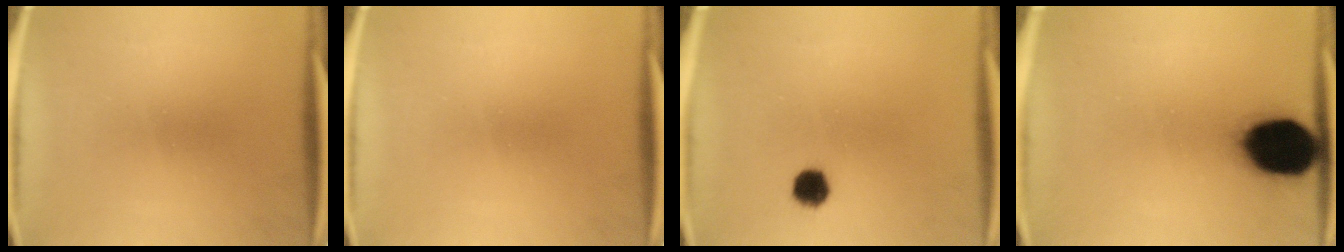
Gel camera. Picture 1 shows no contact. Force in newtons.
{"total": 0.0}
{"total": 4.2}
{"total": 19.5}